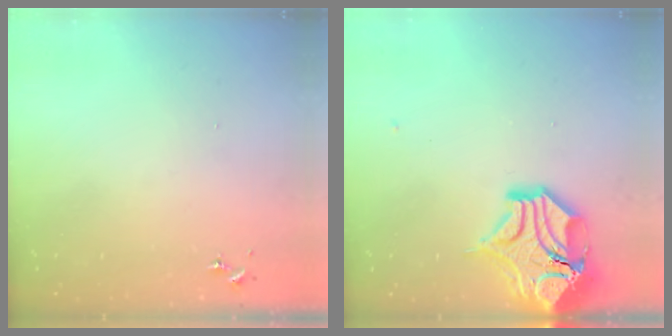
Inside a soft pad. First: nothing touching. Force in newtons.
{"total": 16.7, "press": 16.5, "slide": 2.5}